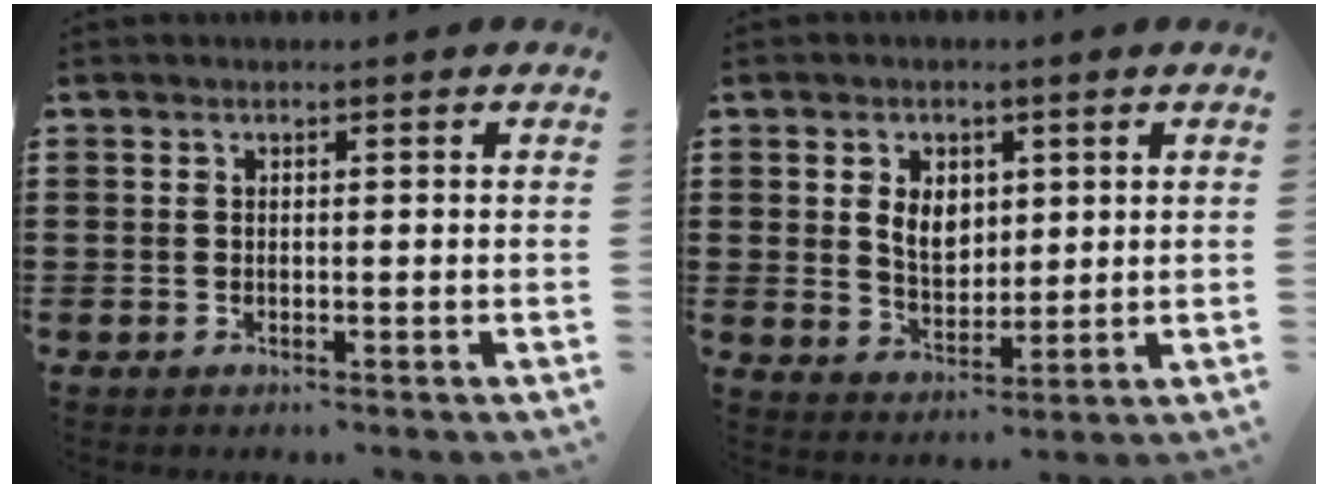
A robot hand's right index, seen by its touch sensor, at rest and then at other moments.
{"total": 5.0, "force": [1.3, 3.4, 3.5], "torque": [-0.062, 0.005, 0.018]}